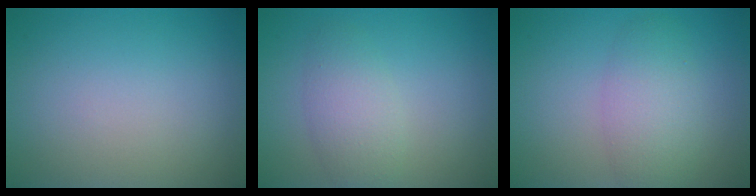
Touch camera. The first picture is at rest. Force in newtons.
{"total": 3.1, "press": 3.1, "slide": 0.1}
{"total": 4.0, "press": 4.0, "slide": 0.2}